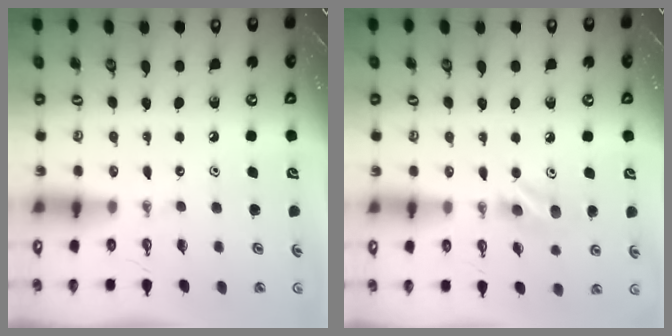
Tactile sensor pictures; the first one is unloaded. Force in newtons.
{"total": 8.6, "press": 8.2, "slide": 2.4}